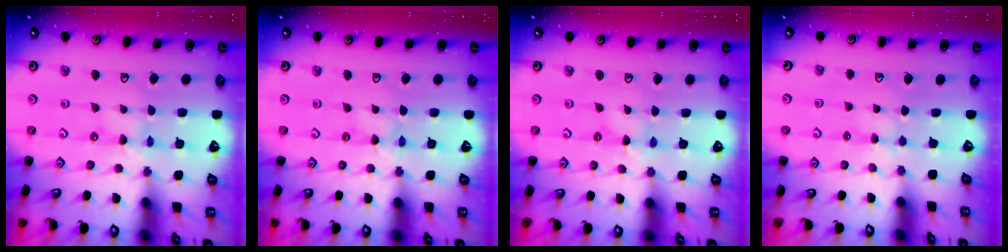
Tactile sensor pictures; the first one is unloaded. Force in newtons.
{"total": 0.0}
{"total": 0.7, "press": 0.6, "slide": 0.2}
{"total": 3.1, "press": 3.1, "slide": 0.4}